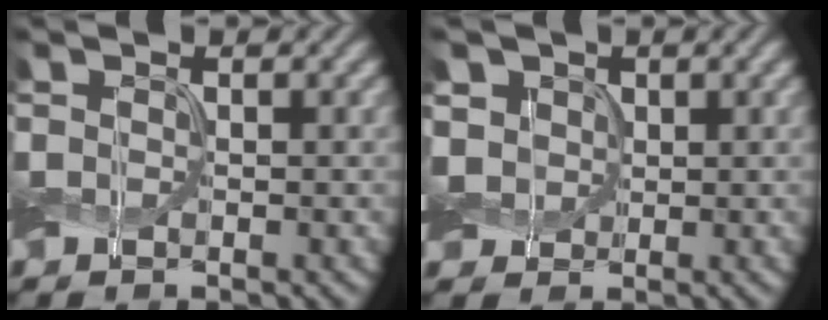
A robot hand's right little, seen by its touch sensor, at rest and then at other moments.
{"total": 3.5, "force": [1.1, 3.0, 1.3], "torque": [-0.056, 0.004, 0.022]}